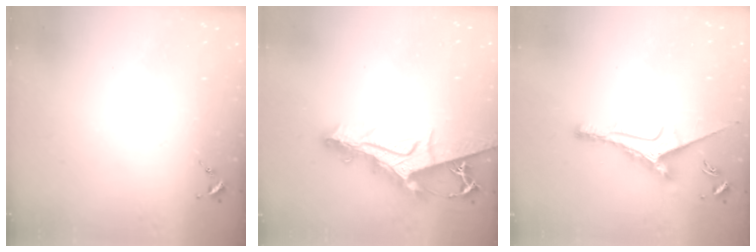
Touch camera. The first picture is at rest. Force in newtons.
{"total": 15.2, "press": 15.2, "slide": 1.3}
{"total": 9.2, "press": 9.2, "slide": 0.2}